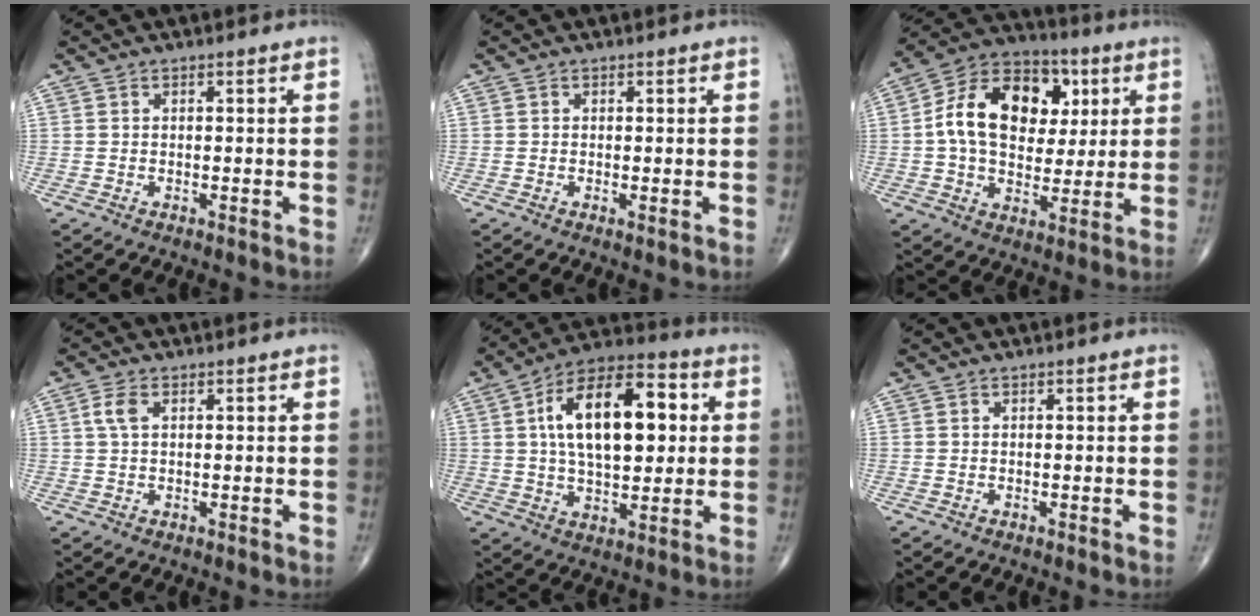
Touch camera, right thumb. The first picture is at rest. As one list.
[{"total": 0.6, "force": [-0.1, 0.1, 0.6], "torque": [-0.014, -0.003, -0.004]}, {"total": 18.9, "force": [3.5, 13.1, 13.2], "torque": [-0.191, 0.014, 0.053]}, {"total": 2.8, "force": [0.8, 1.5, 2.2], "torque": [-0.054, 0.010, 0.016]}, {"total": 19.7, "force": [3.7, 10.1, 16.6], "torque": [-0.249, 0.017, 0.055]}, {"total": 0.0}]